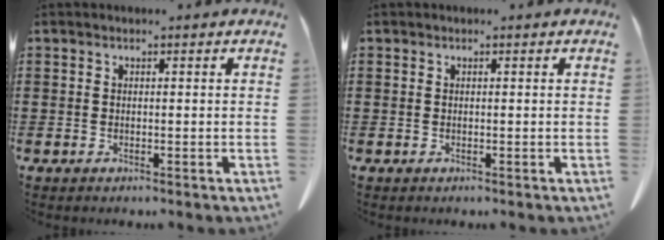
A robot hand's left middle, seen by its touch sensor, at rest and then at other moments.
{"total": 0.0}